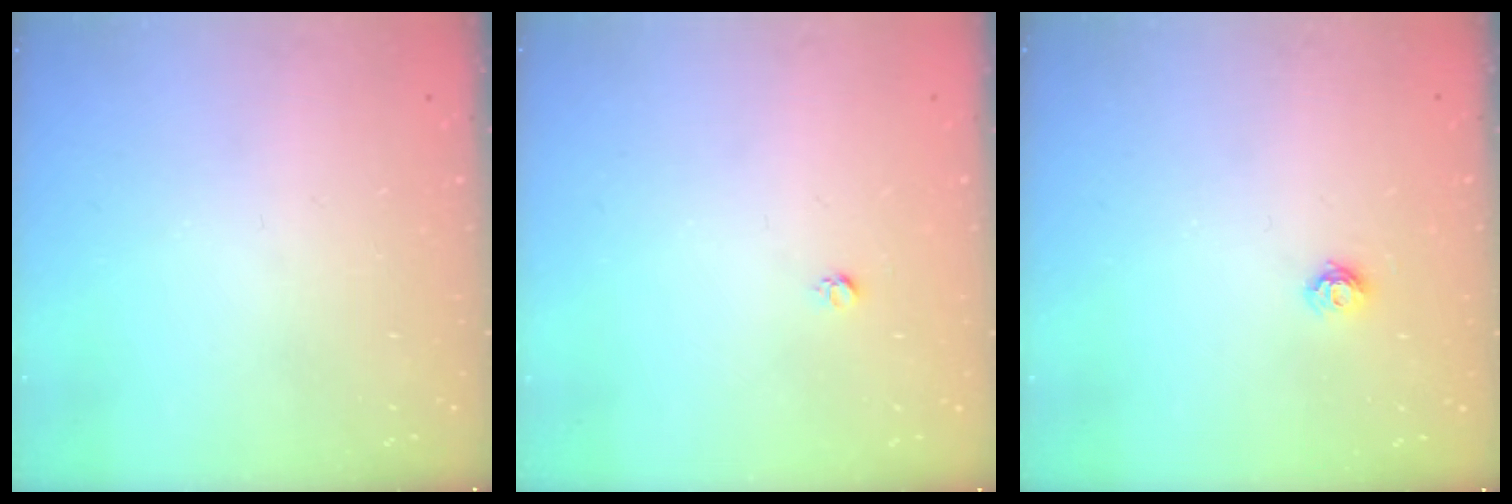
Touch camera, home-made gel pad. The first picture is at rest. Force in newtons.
{"total": 2.7, "press": 2.7, "slide": 0.3}
{"total": 5.8, "press": 5.8, "slide": 0.3}